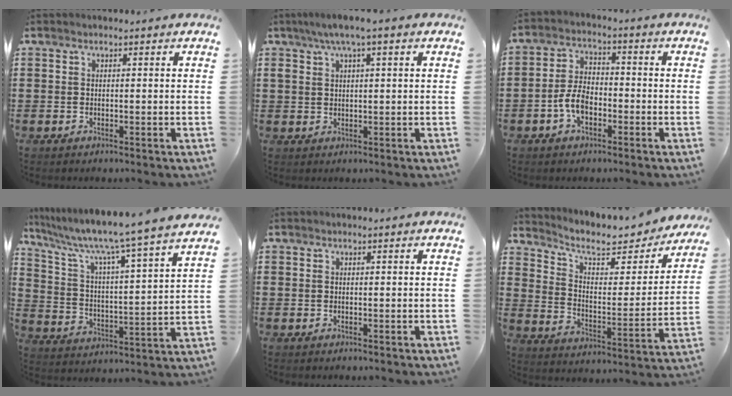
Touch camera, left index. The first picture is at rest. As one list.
[{"total": 3.6, "force": [1.3, 0.8, 3.2], "torque": [-0.062, 0.006, 0.022]}, {"total": 5.4, "force": [-2.1, 2.8, 4.0], "torque": [-0.097, 0.001, -0.046]}, {"total": 7.6, "force": [6.5, -0.9, 3.8], "torque": [-0.106, -0.060, 0.097]}, {"total": 0.0}, {"total": 6.8, "force": [5.3, 2.2, 3.6], "torque": [-0.080, -0.037, 0.084]}]